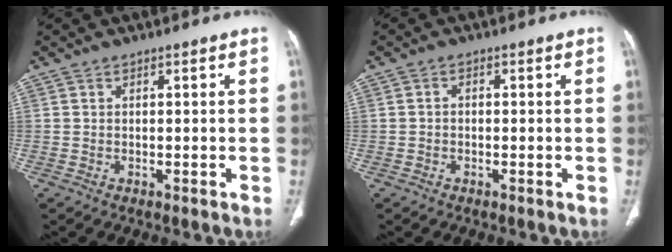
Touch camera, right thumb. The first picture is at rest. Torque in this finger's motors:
{"motor_torque": [-0.33, 0.31, -0.37, 0.07, 0.08]}